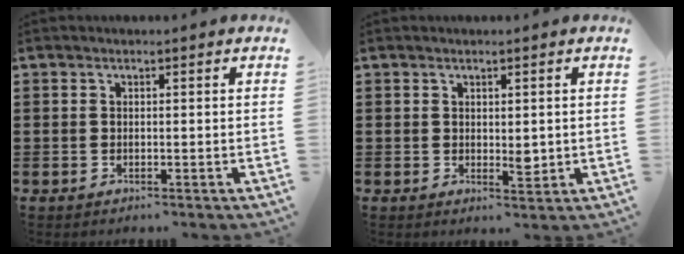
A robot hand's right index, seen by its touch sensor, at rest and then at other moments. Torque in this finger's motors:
{"motor_torque": [0.10, -0.03, 0.05, 0.00]}